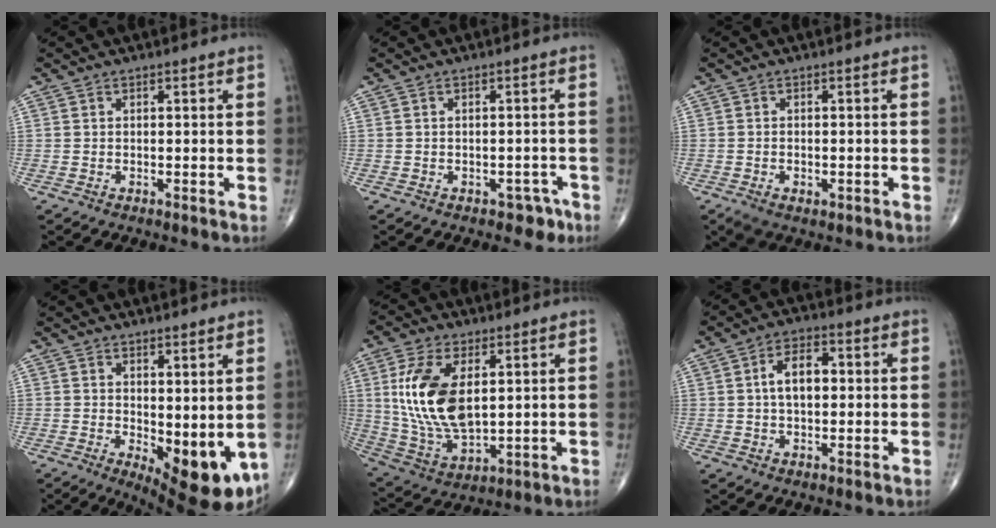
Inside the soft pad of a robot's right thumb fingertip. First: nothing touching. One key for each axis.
{"total": 2.9, "fx": -1.8, "fy": 2.0, "fz": 1.2, "tx": 0.001, "ty": 0.014, "tz": -0.019}
{"total": 3.6, "fx": -1.7, "fy": 2.2, "fz": 2.2, "tx": -0.043, "ty": 0.007, "tz": -0.022}
{"total": 10.7, "fx": -0.7, "fy": 4.3, "fz": 9.8, "tx": -0.118, "ty": -0.028, "tz": 0.006}
{"total": 16.5, "fx": 3.3, "fy": 8.8, "fz": 13.6, "tx": -0.267, "ty": -0.017, "tz": 0.075}
{"total": 7.0, "fx": 0.7, "fy": 4.1, "fz": 5.6, "tx": -0.091, "ty": 0.017, "tz": 0.006}